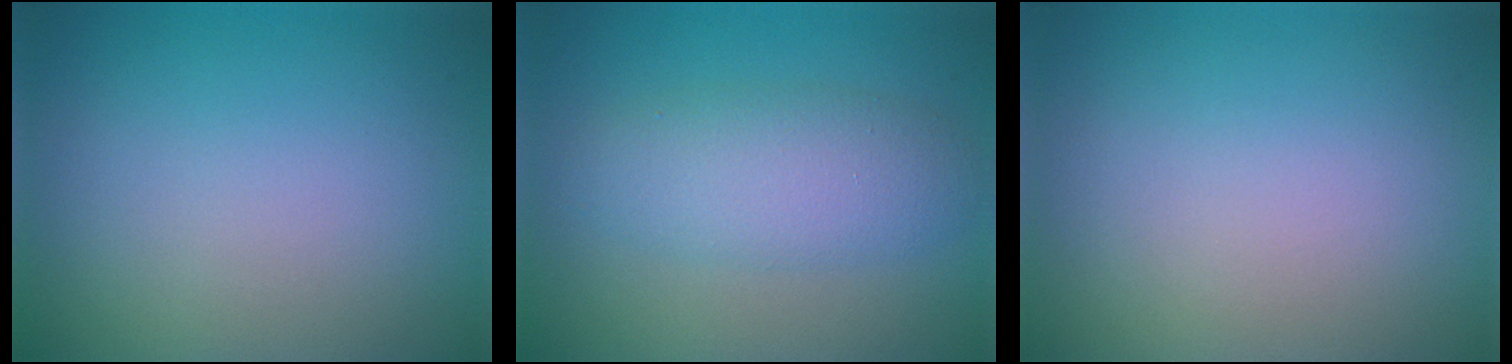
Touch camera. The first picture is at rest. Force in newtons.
{"total": 4.3, "press": 4.3, "slide": 0.1}
{"total": 0.0}